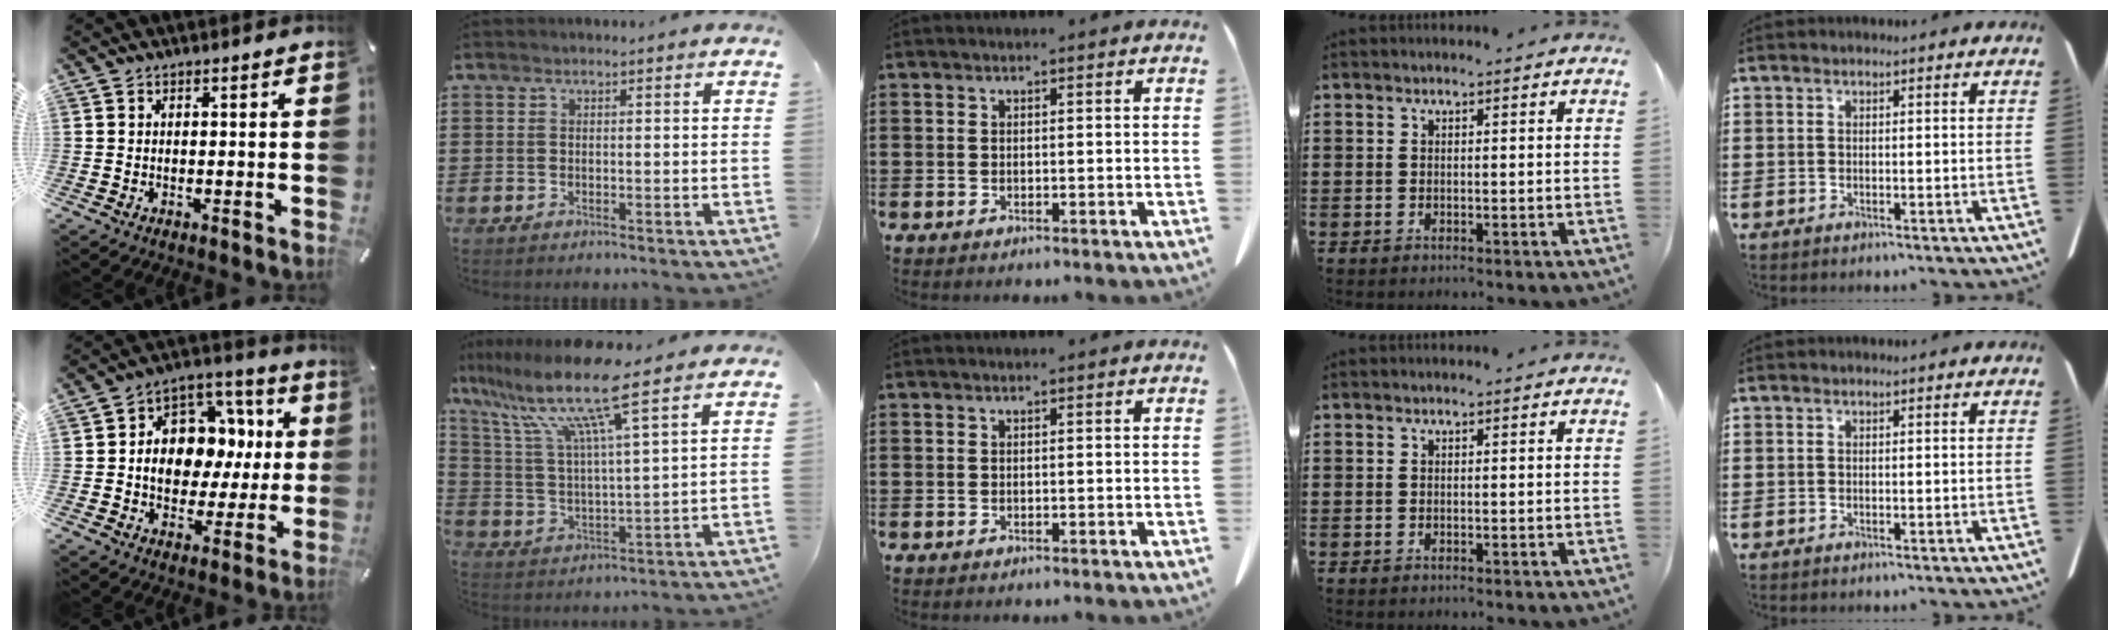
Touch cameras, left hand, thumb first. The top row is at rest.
{"thumb": {"total": 12.5, "force": [0.0, 10.7, 6.6], "torque": [-0.104, -0.006, 0.009]}, "index": {"total": 11.7, "force": [8.7, 0.1, 7.9], "torque": [-0.183, -0.046, 0.139]}}